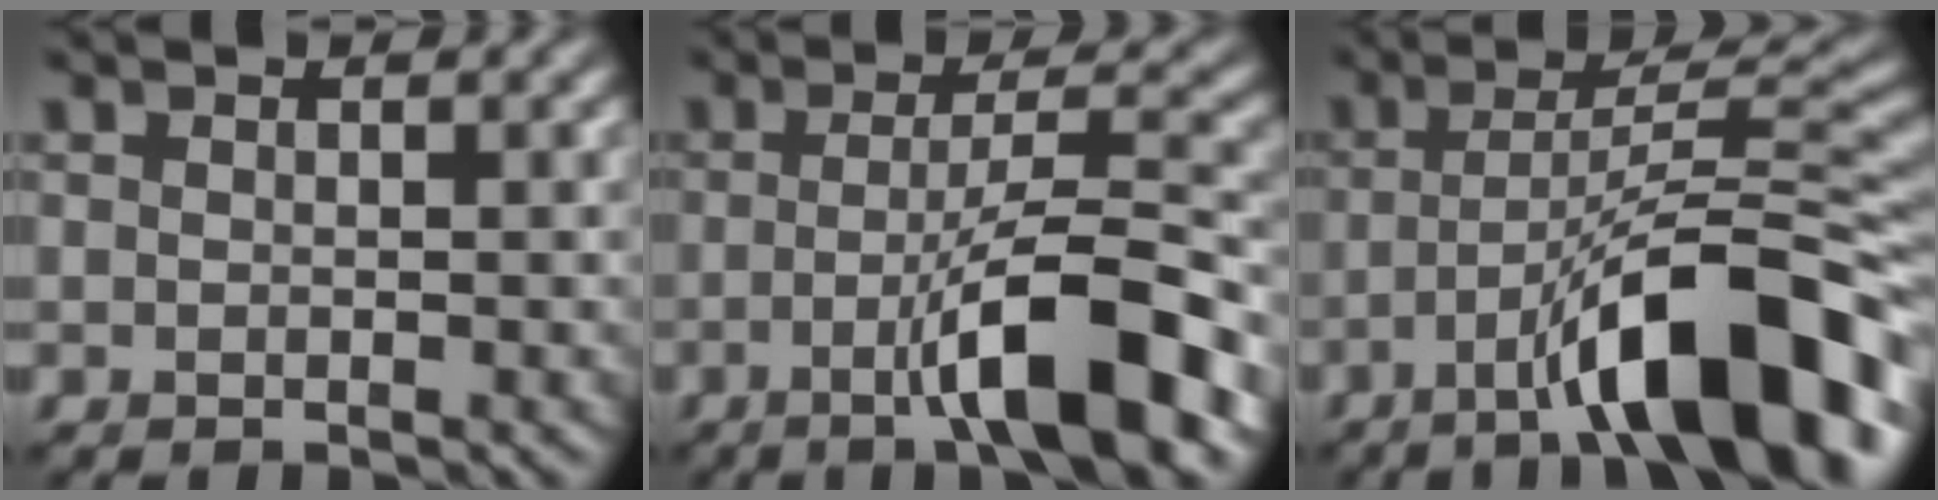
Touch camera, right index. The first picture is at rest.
{"total": 8.6, "force": [-2.9, 1.4, 7.9], "torque": [-0.121, 0.010, -0.054]}
{"total": 11.7, "force": [-5.9, 2.4, 9.8], "torque": [-0.141, 0.021, -0.095]}